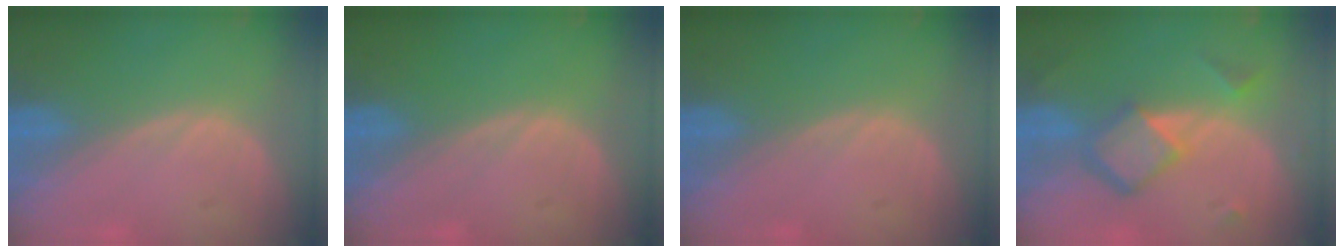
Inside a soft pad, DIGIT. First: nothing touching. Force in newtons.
{"total": 0.0}
{"total": 0.0}
{"total": 6.7, "press": 5.8, "slide": 3.3}